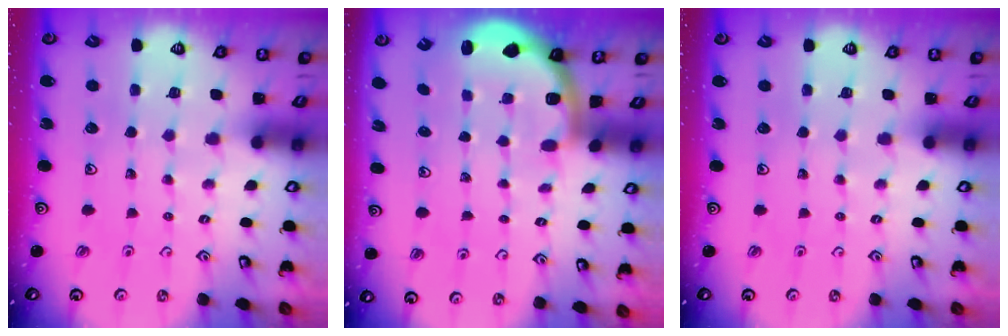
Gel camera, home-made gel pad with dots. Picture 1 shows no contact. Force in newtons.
{"total": 2.0, "press": 2.0, "slide": 0.5}
{"total": 0.0}